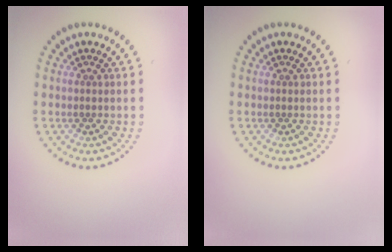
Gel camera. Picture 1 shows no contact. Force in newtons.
{"total": 0.0}